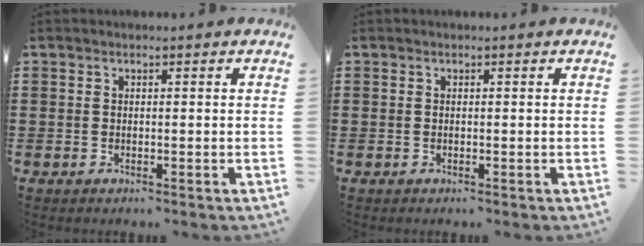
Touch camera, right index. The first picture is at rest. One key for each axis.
{"total": 0.0}